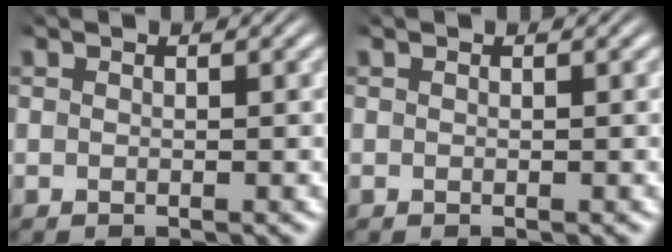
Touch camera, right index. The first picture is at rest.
{"total": 0.0}